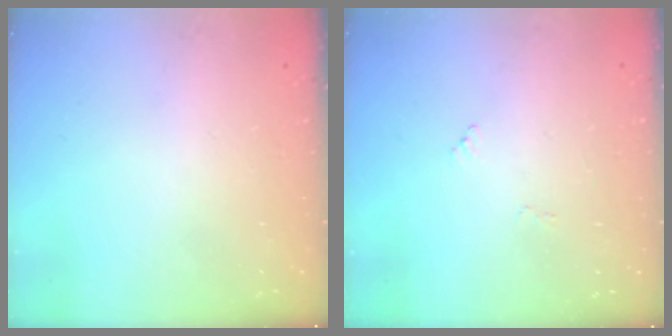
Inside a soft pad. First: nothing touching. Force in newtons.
{"total": 5.5, "press": 5.5, "slide": 0.3}